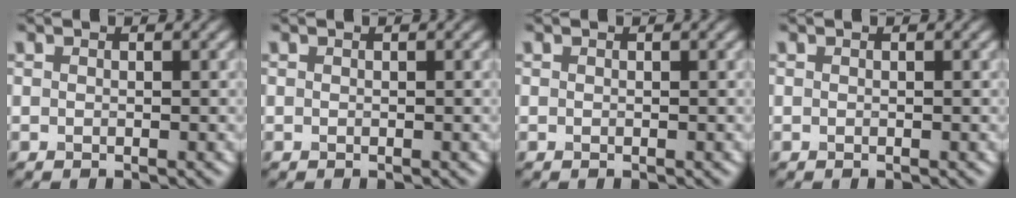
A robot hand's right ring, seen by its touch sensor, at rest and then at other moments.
{"total": 0.0}
{"total": 0.0}
{"total": 0.0}